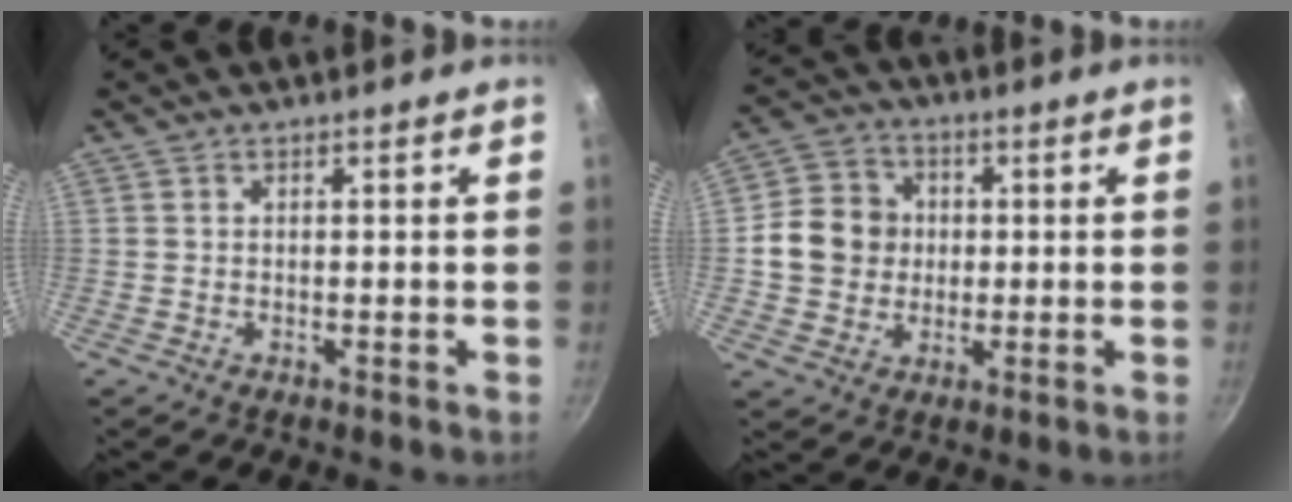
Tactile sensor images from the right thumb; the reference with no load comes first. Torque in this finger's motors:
{"motor_torque": [-0.41, 0.42, 0.13, -0.13, 0.05]}